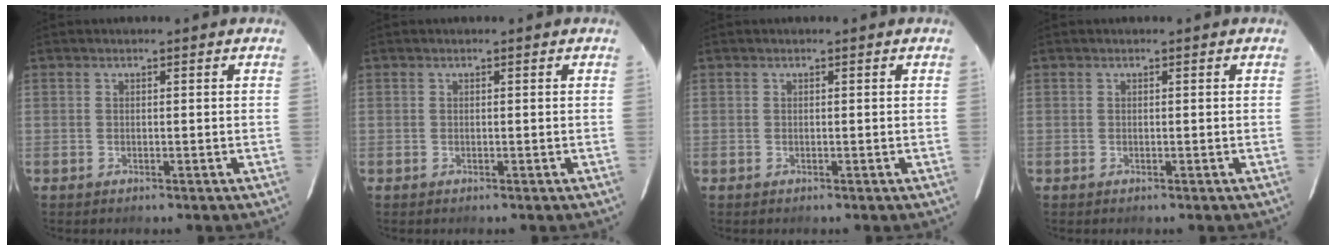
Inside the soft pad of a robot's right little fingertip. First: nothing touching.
{"total": 0.0}
{"total": 0.0}
{"total": 0.0}